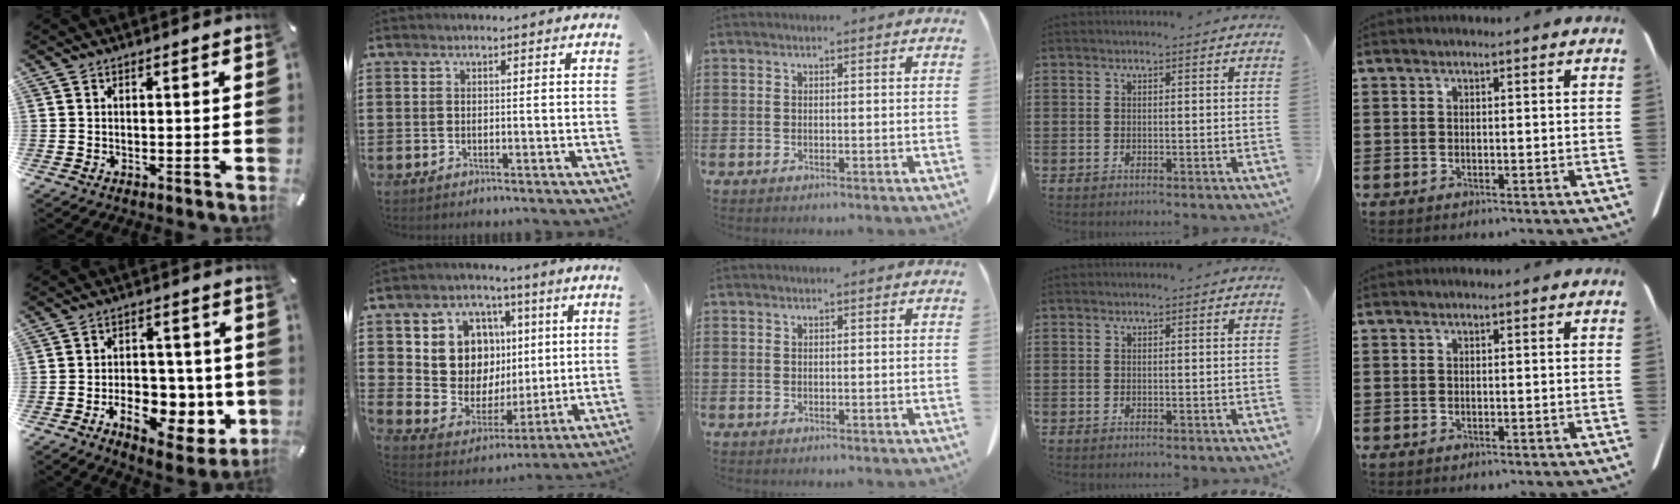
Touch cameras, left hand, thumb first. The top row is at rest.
{"thumb": {"total": 13.7, "force": [-4.3, 8.5, 9.9], "torque": [-0.135, 0.012, -0.062]}, "index": {"total": 10.9, "force": [3.3, 9.6, 4.0], "torque": [-0.101, -0.019, 0.070]}}